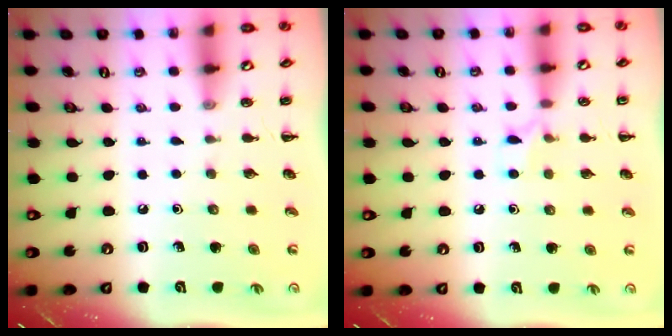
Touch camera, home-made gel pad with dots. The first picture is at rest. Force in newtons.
{"total": 5.0, "press": 4.7, "slide": 1.6}